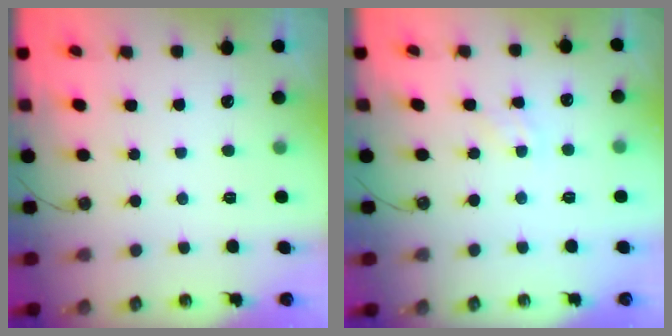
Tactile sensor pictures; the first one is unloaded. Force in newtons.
{"total": 1.3, "press": 1.3, "slide": 0.3}